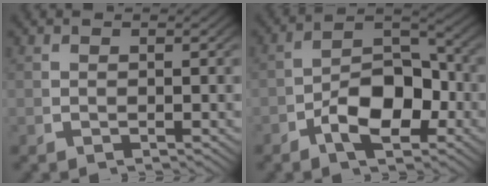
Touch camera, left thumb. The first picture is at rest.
{"total": 7.7, "force": [-1.8, 4.4, 6.1], "torque": [-0.099, -0.016, -0.029]}